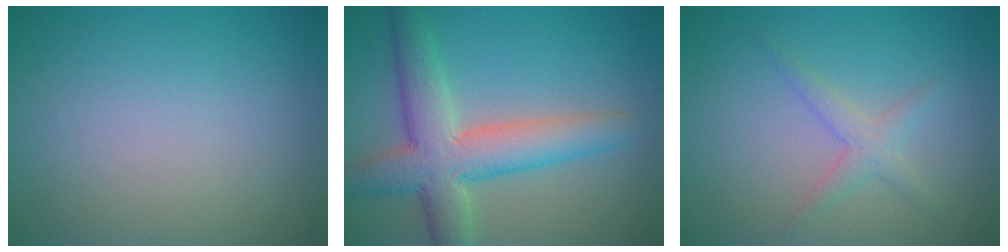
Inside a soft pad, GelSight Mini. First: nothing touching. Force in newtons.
{"total": 7.0, "press": 7.0, "slide": 0.4}
{"total": 1.9, "press": 1.9, "slide": 0.1}